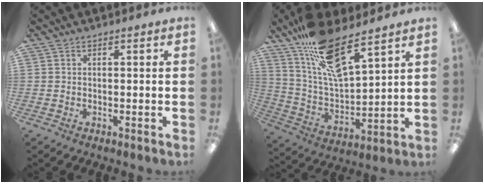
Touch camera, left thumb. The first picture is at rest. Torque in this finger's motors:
{"motor_torque": [0.90, 0.06, 1.49, -1.28, 0.34]}